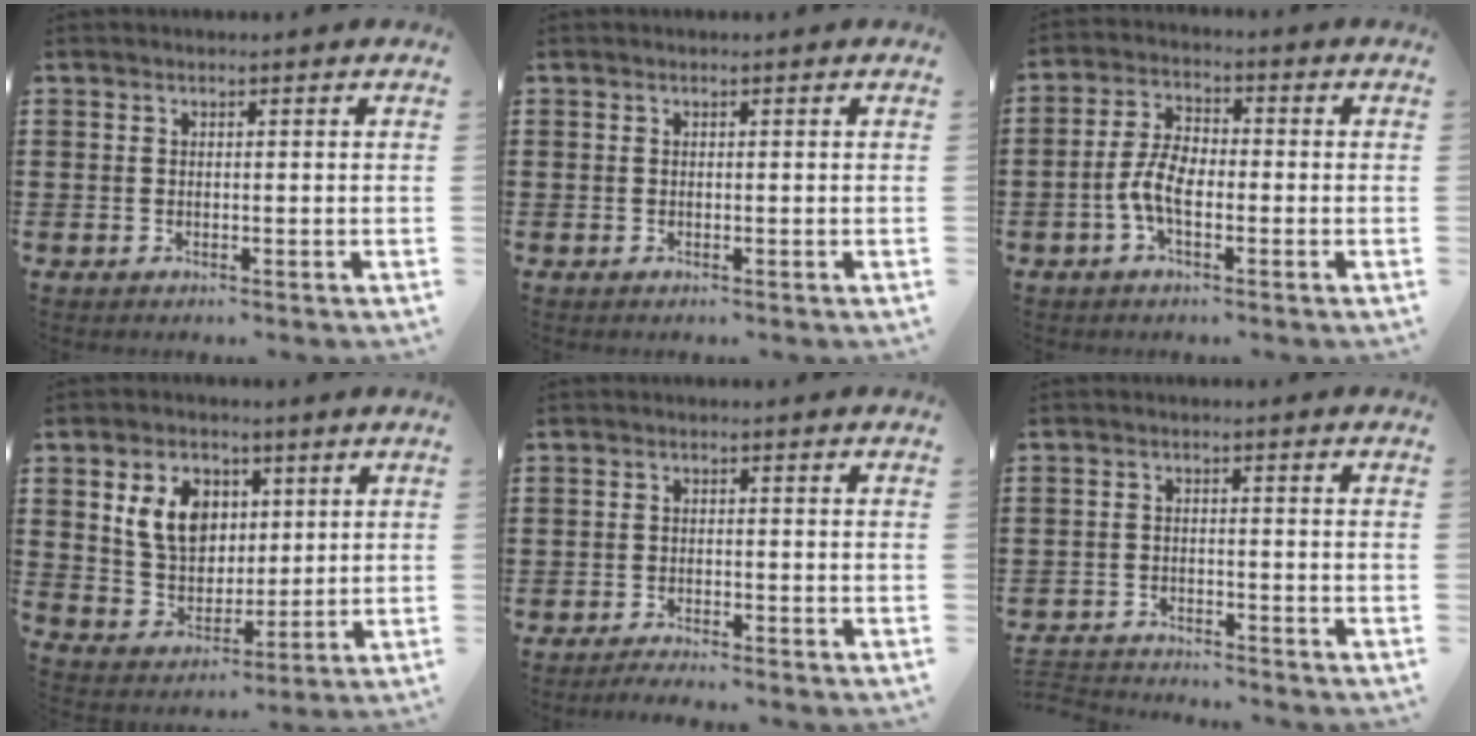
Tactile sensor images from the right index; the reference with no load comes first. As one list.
[{"total": 0.0}, {"total": 5.9, "force": [-1.8, 2.7, 4.9], "torque": [-0.118, -0.004, -0.041]}, {"total": 8.5, "force": [3.0, 6.4, 4.7], "torque": [-0.102, 0.015, 0.052]}, {"total": 1.7, "force": [-1.7, 0.0, 0.1], "torque": [-0.005, 0.001, -0.035]}, {"total": 2.6, "force": [-2.6, 0.1, -0.3], "torque": [-0.005, -0.004, -0.056]}]